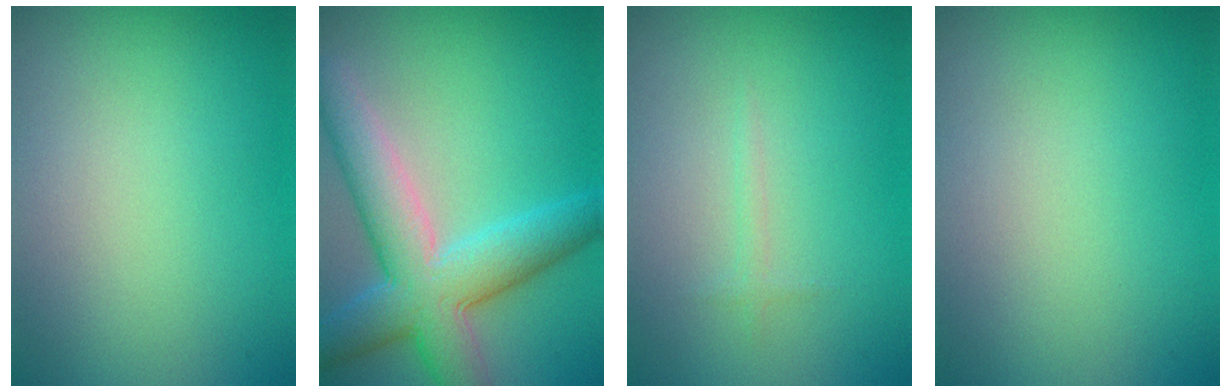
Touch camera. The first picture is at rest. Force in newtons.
{"total": 7.9, "press": 7.9, "slide": 0.3}
{"total": 0.7, "press": 0.7, "slide": 0.0}
{"total": 0.0}